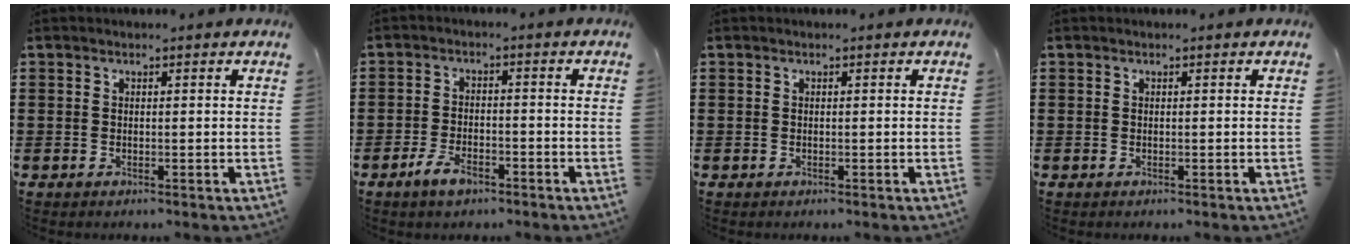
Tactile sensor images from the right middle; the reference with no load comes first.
{"total": 4.3, "force": [-2.8, 1.9, 2.7], "torque": [-0.058, 0.005, -0.055]}
{"total": 0.0}
{"total": 0.0}